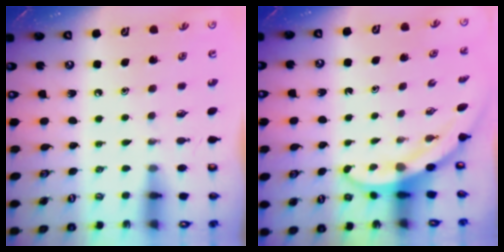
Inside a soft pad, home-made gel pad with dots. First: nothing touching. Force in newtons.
{"total": 3.2, "press": 3.2, "slide": 0.1}